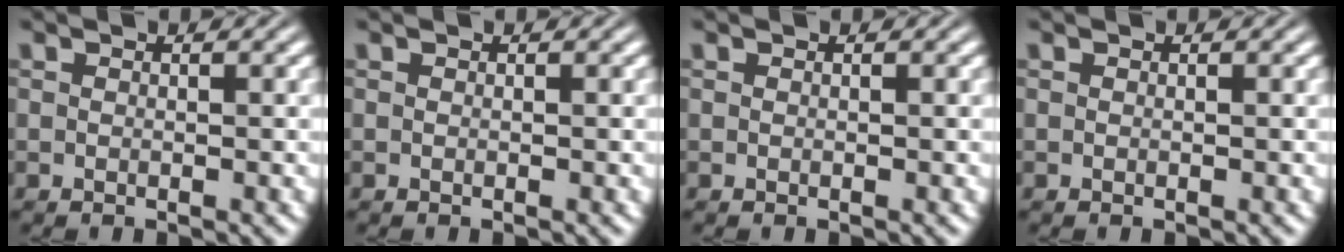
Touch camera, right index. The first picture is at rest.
{"total": 0.0}
{"total": 0.0}
{"total": 0.0}